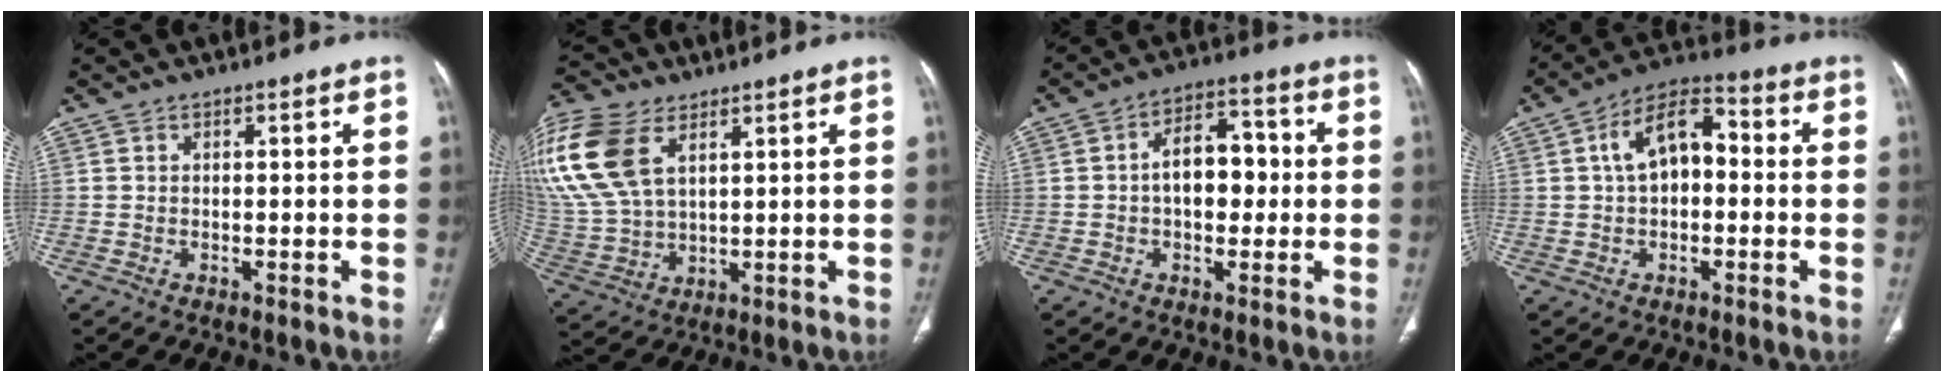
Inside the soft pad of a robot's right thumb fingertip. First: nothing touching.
{"total": 20.5, "force": [9.0, 12.1, 13.9], "torque": [-0.337, -0.003, 0.181]}
{"total": 9.7, "force": [0.0, 6.2, 7.5], "torque": [-0.085, 0.028, -0.007]}
{"total": 11.1, "force": [0.9, 6.7, 8.8], "torque": [-0.128, 0.035, 0.001]}